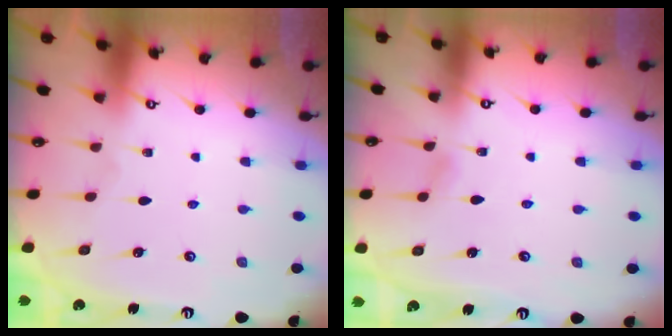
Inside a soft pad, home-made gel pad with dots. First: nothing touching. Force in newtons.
{"total": 3.6, "press": 3.5, "slide": 0.4}